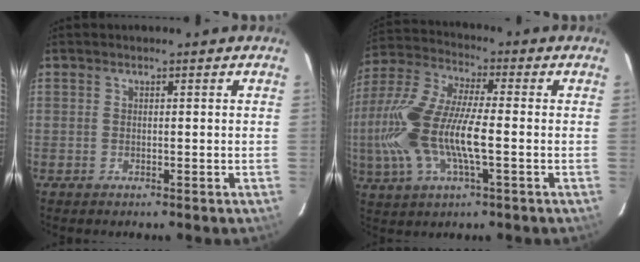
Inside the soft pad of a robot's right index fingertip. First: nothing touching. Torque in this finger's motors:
{"motor_torque": [1.58, -0.56, 1.05, 0.21]}